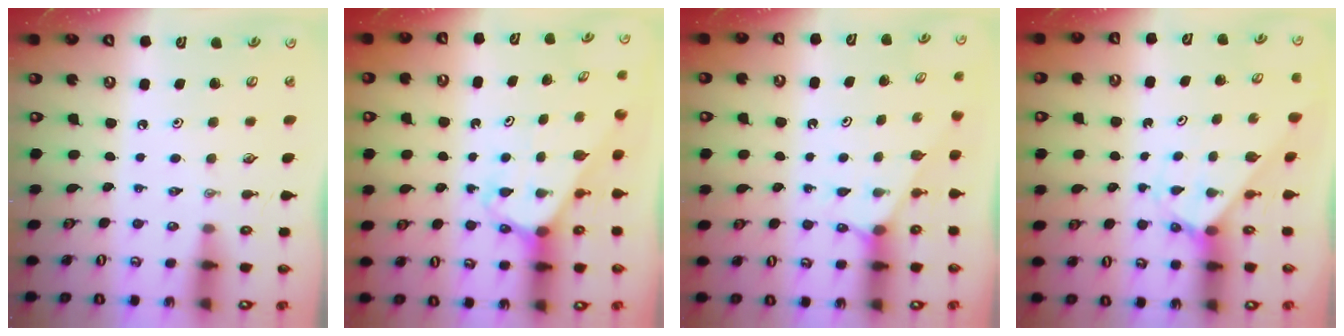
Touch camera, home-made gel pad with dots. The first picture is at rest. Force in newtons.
{"total": 2.8, "press": 2.8, "slide": 0.2}
{"total": 1.9, "press": 1.9, "slide": 0.3}
{"total": 2.2, "press": 2.2, "slide": 0.2}